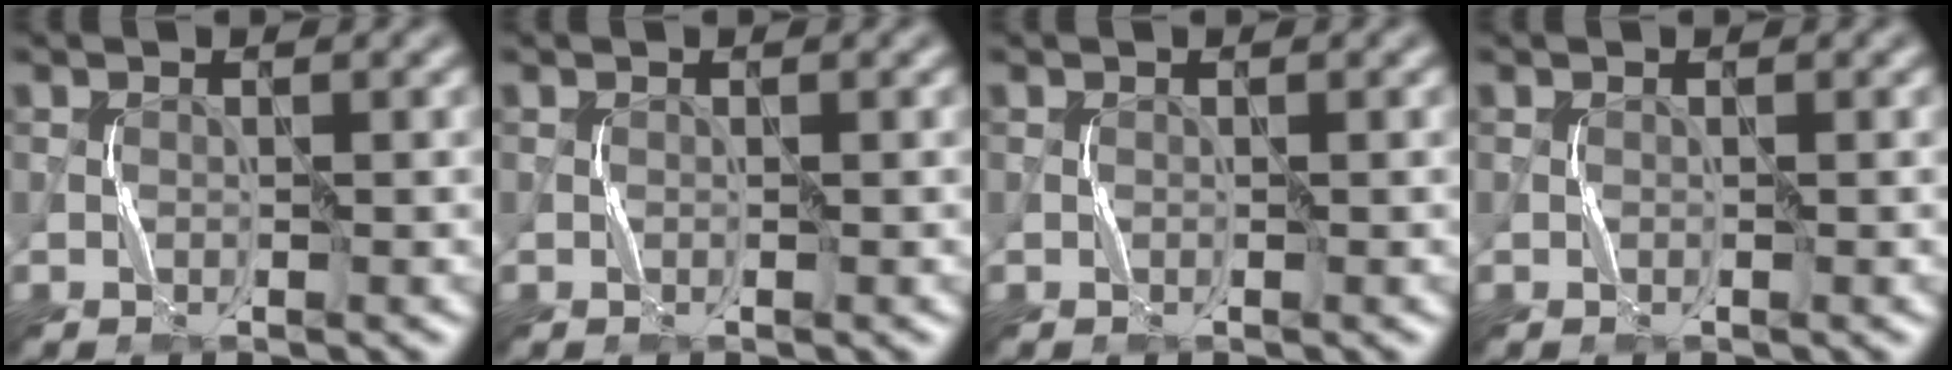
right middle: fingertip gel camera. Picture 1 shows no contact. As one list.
[{"total": 0.0}, {"total": 0.0}, {"total": 0.0}]